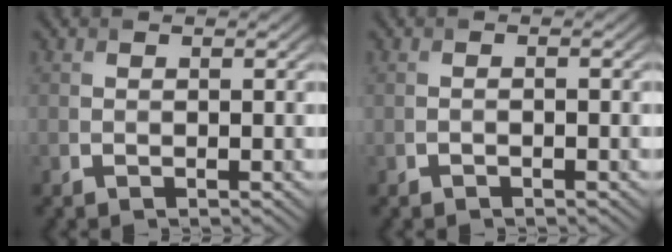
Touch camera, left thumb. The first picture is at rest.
{"total": 0.6, "force": [-0.5, 0.1, 0.4], "torque": [-0.006, 0.001, -0.010]}